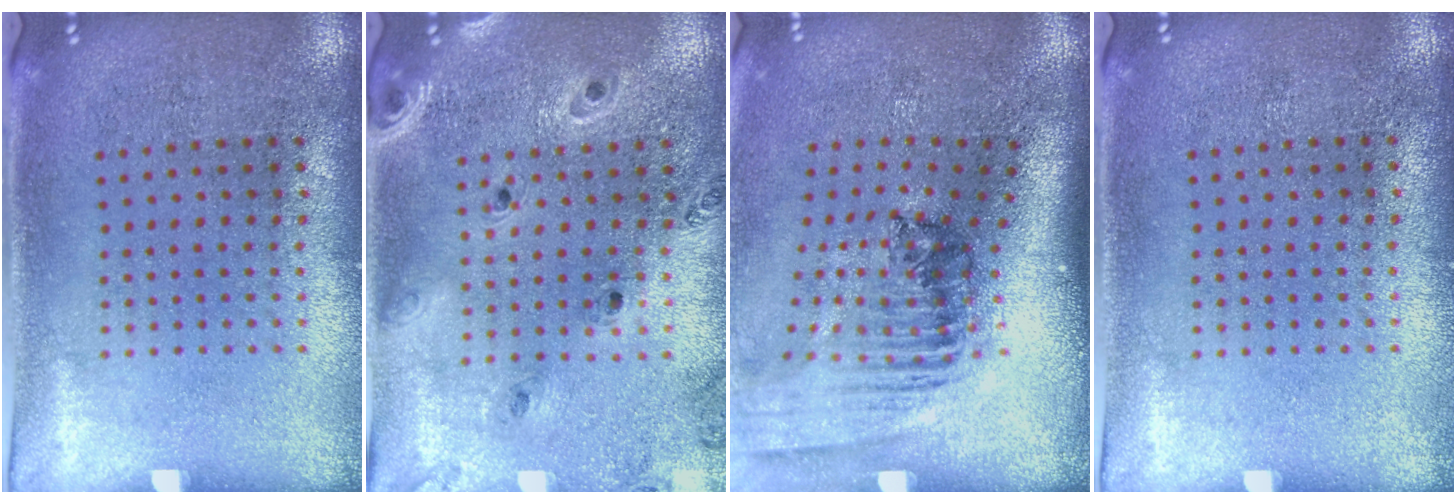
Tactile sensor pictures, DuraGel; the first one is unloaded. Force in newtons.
{"total": 0.8, "press": 0.8, "slide": 0.1}
{"total": 2.2, "press": 1.6, "slide": 1.6}
{"total": 0.0}